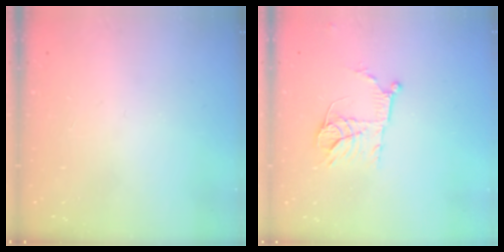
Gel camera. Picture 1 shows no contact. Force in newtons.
{"total": 11.2, "press": 11.1, "slide": 0.7}